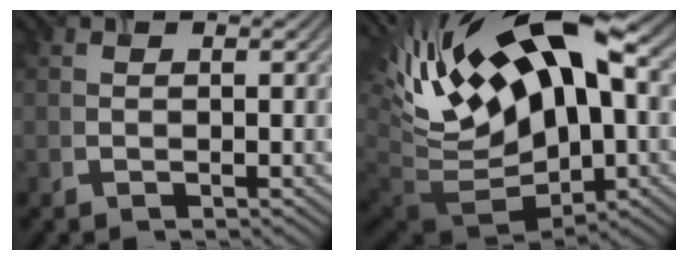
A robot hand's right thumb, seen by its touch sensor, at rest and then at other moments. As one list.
[{"total": 19.6, "force": [4.5, 9.3, 16.6], "torque": [-0.330, 0.000, 0.091]}]